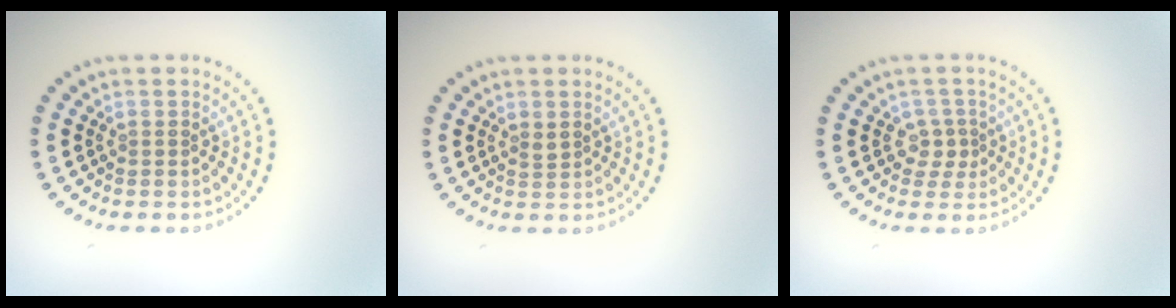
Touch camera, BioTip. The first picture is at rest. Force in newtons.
{"total": 0.7, "press": 0.6, "slide": 0.3}
{"total": 1.8, "press": 1.4, "slide": 1.2}